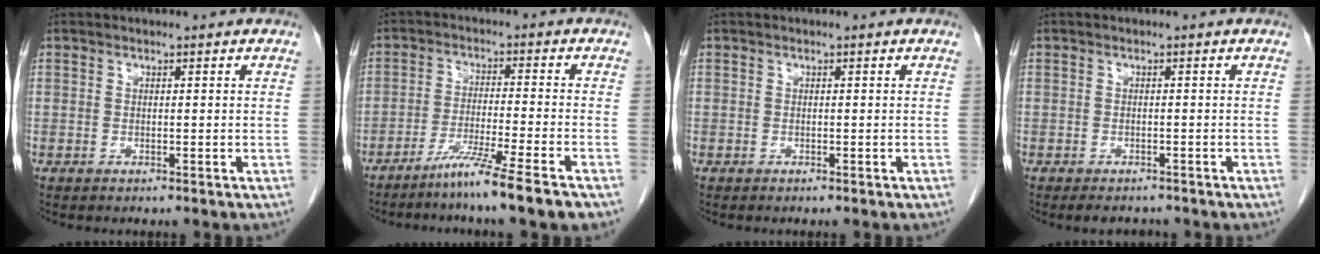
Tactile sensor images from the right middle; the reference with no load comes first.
{"total": 8.9, "force": [-6.4, -1.5, 6.0], "torque": [-0.098, -0.027, -0.109]}
{"total": 0.0}
{"total": 3.0, "force": [-2.5, 1.2, 1.0], "torque": [-0.012, -0.002, -0.033]}